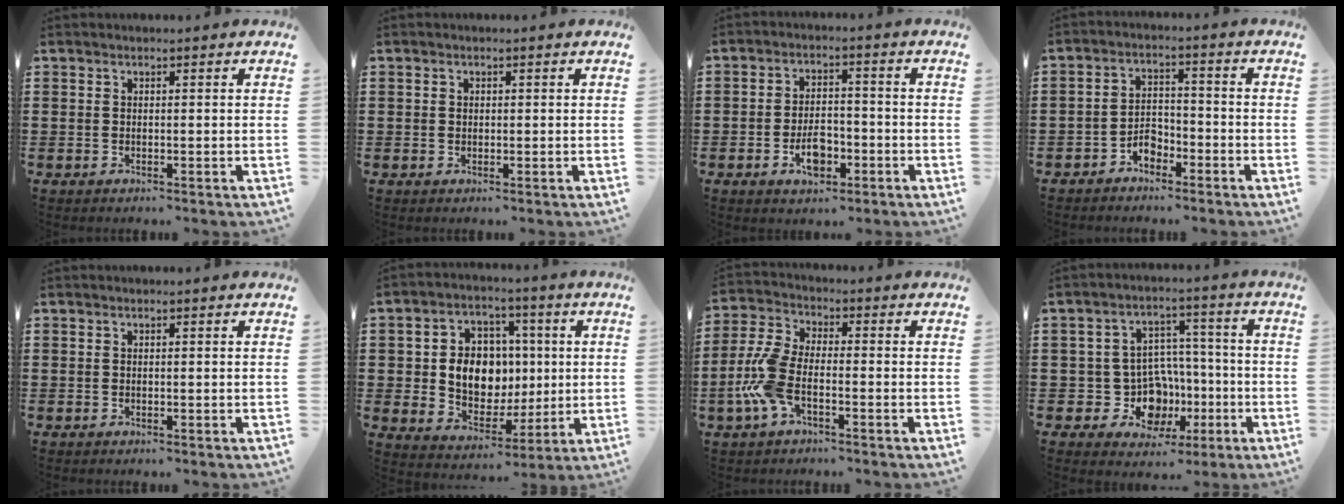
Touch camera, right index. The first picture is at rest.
{"total": 0.5, "force": [0.2, 0.5, 0.1], "torque": [-0.004, 0.003, 0.003]}
{"total": 5.6, "force": [-2.3, 3.0, 4.1], "torque": [-0.066, 0.005, -0.043]}
{"total": 3.6, "force": [-2.6, 1.9, 1.4], "torque": [-0.029, 0.009, -0.053]}
{"total": 0.0}
{"total": 9.1, "force": [0.7, 7.6, 5.0], "torque": [-0.098, 0.015, 0.014]}
{"total": 7.9, "force": [-2.7, 3.6, 6.5], "torque": [-0.168, -0.007, -0.056]}
{"total": 9.2, "force": [-1.7, 8.1, 4.1], "torque": [-0.091, 0.008, -0.019]}